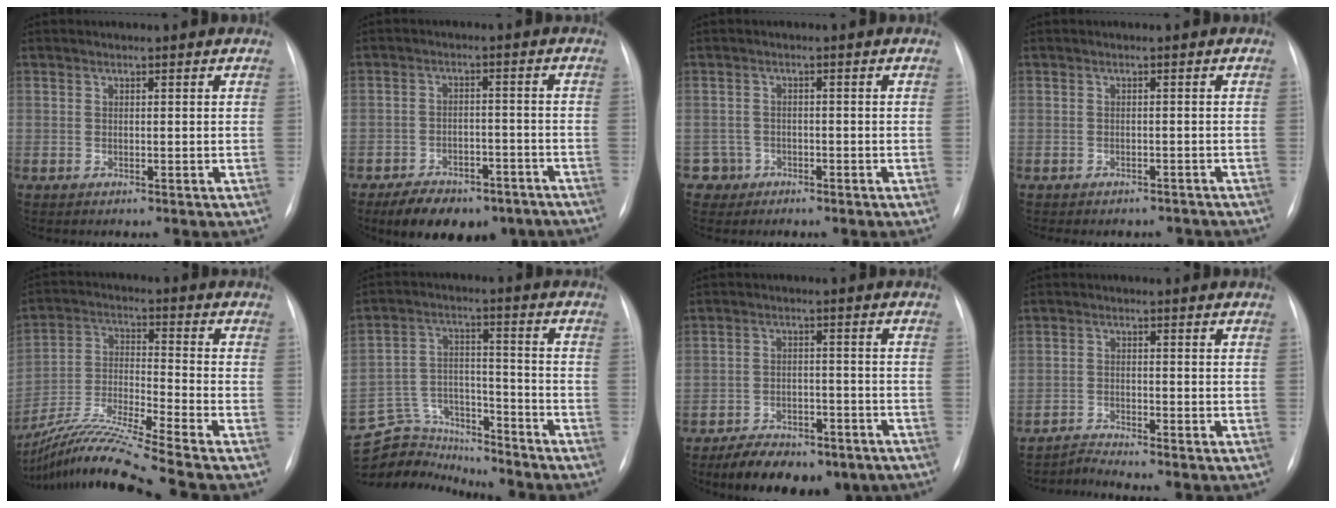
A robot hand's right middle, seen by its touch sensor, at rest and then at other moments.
{"total": 12.0, "force": [-9.0, 5.6, 5.7], "torque": [-0.077, 0.008, -0.129]}
{"total": 2.7, "force": [-1.5, 2.1, -0.8], "torque": [0.019, 0.012, -0.027]}
{"total": 5.7, "force": [-5.0, 2.6, 1.1], "torque": [-0.008, 0.010, -0.054]}
{"total": 16.5, "force": [-14.0, -2.4, 8.4], "torque": [-0.179, -0.018, -0.256]}
{"total": 12.6, "force": [-12.3, 2.9, 0.0], "torque": [-0.009, 0.049, -0.210]}
{"total": 11.4, "force": [-8.3, 5.2, 5.8], "torque": [-0.080, 0.004, -0.121]}
{"total": 2.6, "force": [-2.2, -1.0, -0.7], "torque": [0.013, -0.017, -0.043]}